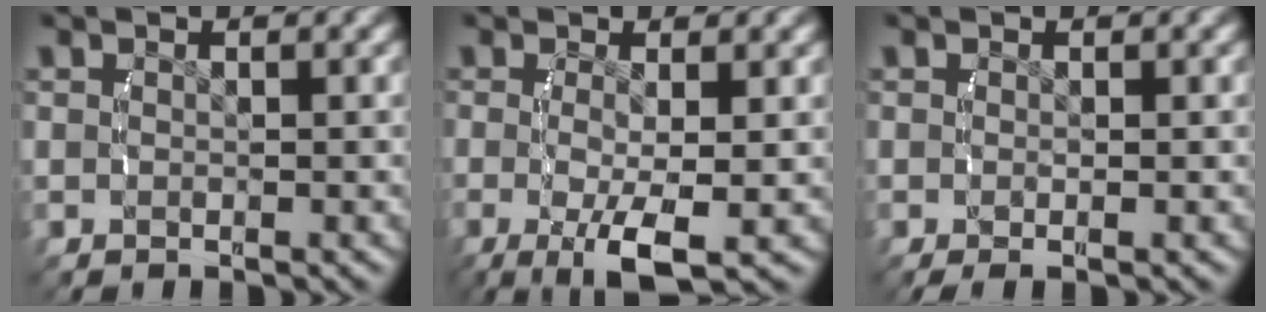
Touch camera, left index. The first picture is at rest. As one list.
[{"total": 5.4, "force": [-2.1, 1.7, 4.7], "torque": [-0.100, -0.036, -0.017]}, {"total": 0.6, "force": [-0.4, 0.0, 0.4], "torque": [-0.011, -0.007, -0.004]}]